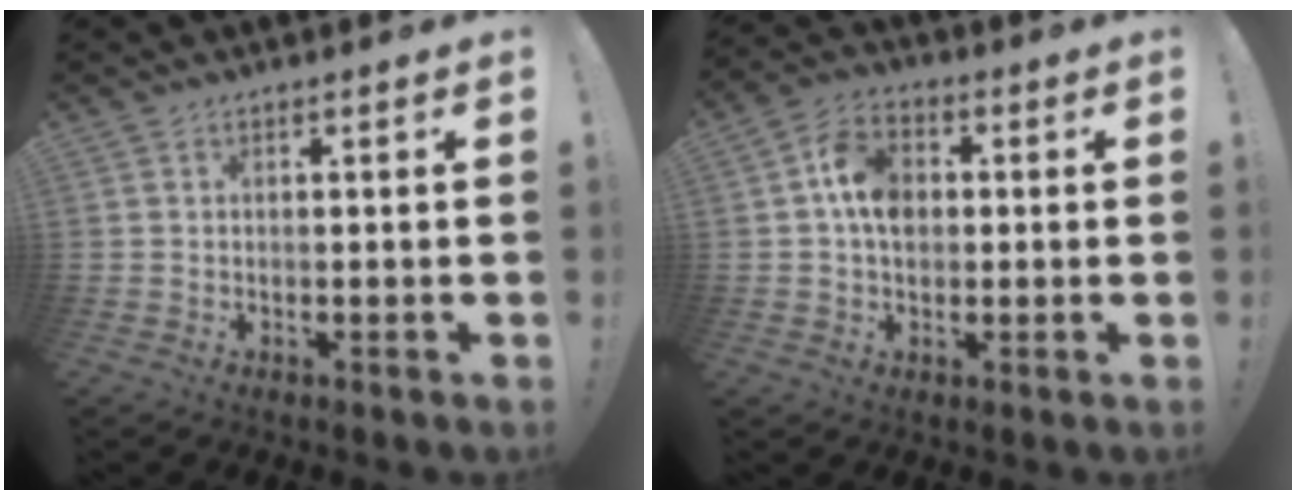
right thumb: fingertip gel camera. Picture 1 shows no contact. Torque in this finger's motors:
{"motor_torque": [0.59, 0.46, 1.18, -0.13, 0.04]}